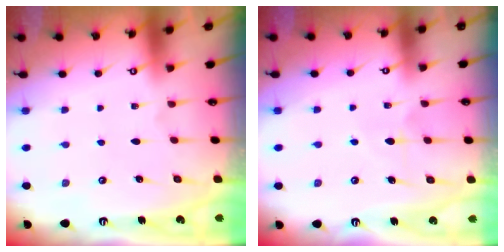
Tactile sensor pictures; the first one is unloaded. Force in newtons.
{"total": 4.9, "press": 4.9, "slide": 0.1}